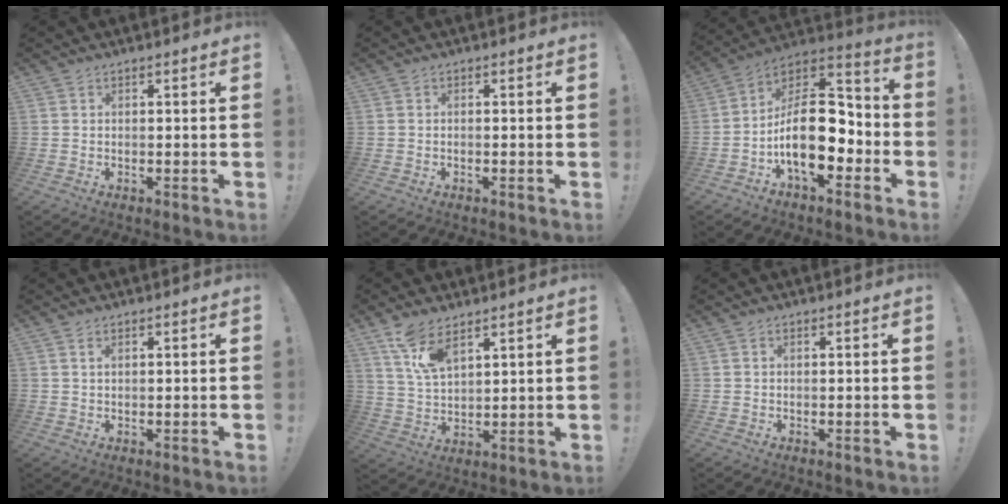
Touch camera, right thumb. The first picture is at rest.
{"total": 0.5, "force": [-0.4, 0.0, 0.2], "torque": [-0.006, 0.001, -0.008]}
{"total": 20.1, "force": [-4.2, 11.1, 16.3], "torque": [-0.286, 0.017, -0.063]}
{"total": 1.0, "force": [0.4, 0.4, 0.8], "torque": [-0.020, 0.003, 0.009]}
{"total": 9.0, "force": [6.4, 3.6, 5.2], "torque": [-0.101, -0.026, 0.120]}
{"total": 0.0}